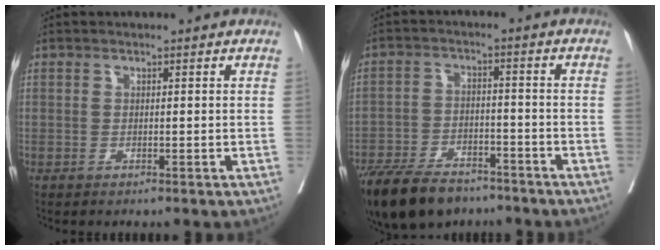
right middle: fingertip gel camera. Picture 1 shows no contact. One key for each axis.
{"total": 13.0, "fx": -10.3, "fy": 5.5, "fz": 5.7, "tx": -0.096, "ty": -0.005, "tz": -0.169}